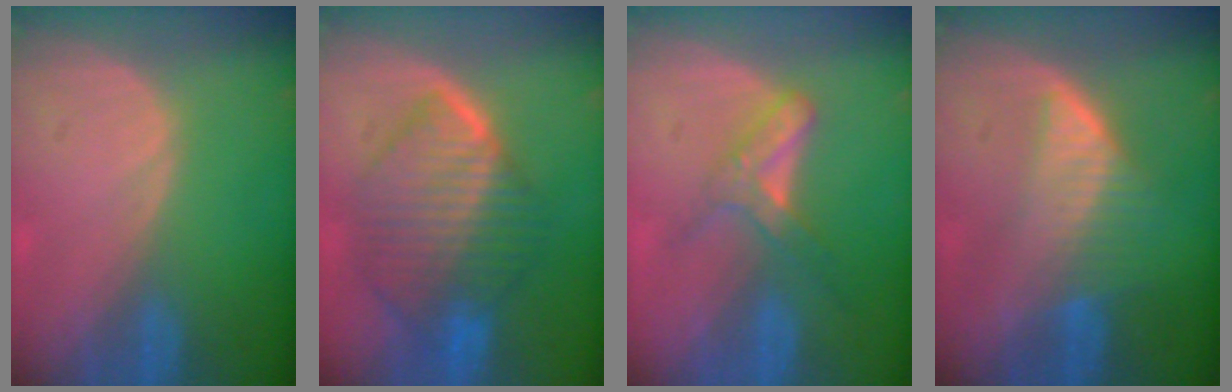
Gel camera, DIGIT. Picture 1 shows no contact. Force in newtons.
{"total": 10.6, "press": 10.5, "slide": 0.9}
{"total": 5.6, "press": 4.9, "slide": 2.8}
{"total": 6.7, "press": 5.9, "slide": 3.2}